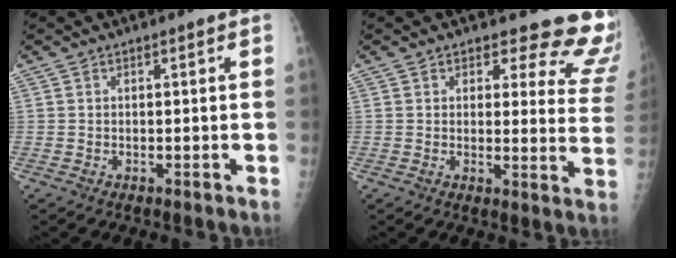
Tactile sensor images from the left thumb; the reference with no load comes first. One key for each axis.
{"total": 14.1, "fx": 12.8, "fy": 5.0, "fz": 3.2, "tx": 0.028, "ty": -0.108, "tz": 0.109}